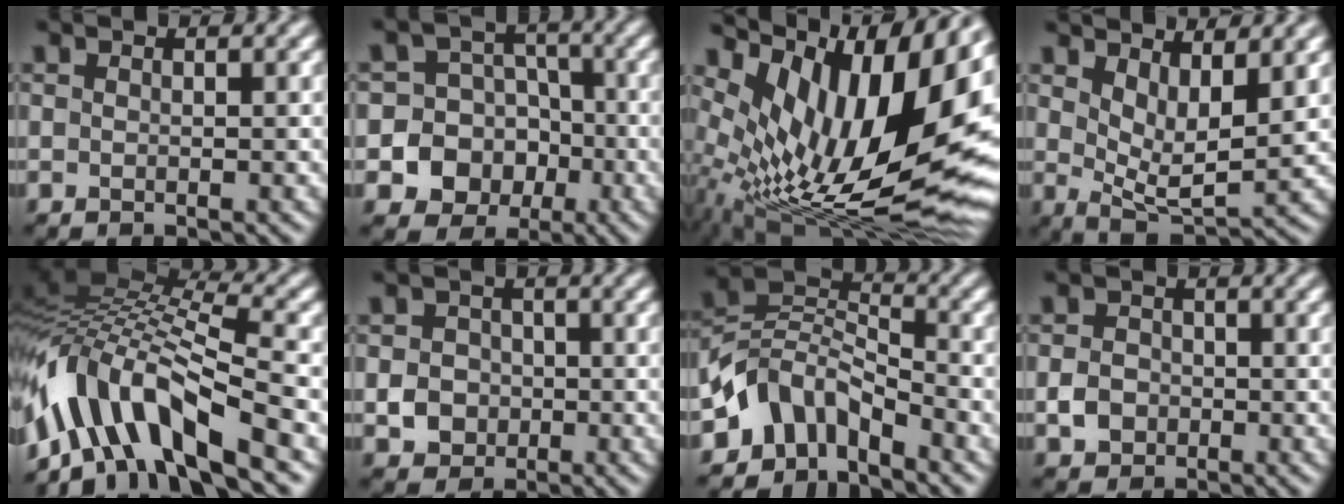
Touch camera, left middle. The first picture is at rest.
{"total": 11.7, "force": [-3.7, 10.8, 2.4], "torque": [-0.072, -0.004, -0.071]}
{"total": 17.0, "force": [4.6, 8.0, 14.3], "torque": [-0.239, 0.023, 0.067]}
{"total": 4.8, "force": [2.1, 1.8, 3.9], "torque": [-0.071, -0.019, 0.042]}
{"total": 11.5, "force": [-4.7, 4.3, 9.5], "torque": [-0.171, 0.024, -0.090]}
{"total": 3.0, "force": [-0.7, 2.7, 1.1], "torque": [-0.013, 0.001, -0.015]}
{"total": 5.0, "force": [-3.5, 3.0, 2.0], "torque": [-0.021, 0.006, -0.082]}
{"total": 2.4, "force": [-0.7, 2.1, 1.0], "torque": [-0.016, 0.000, -0.018]}